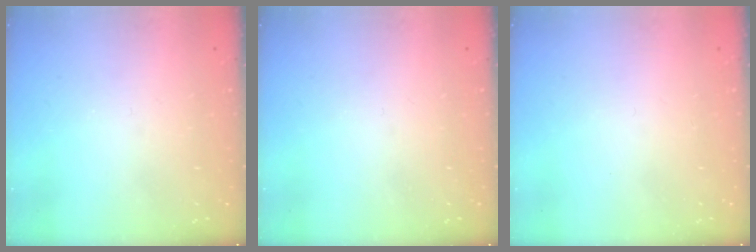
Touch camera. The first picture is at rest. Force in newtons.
{"total": 0.0}
{"total": 1.6, "press": 1.5, "slide": 0.1}